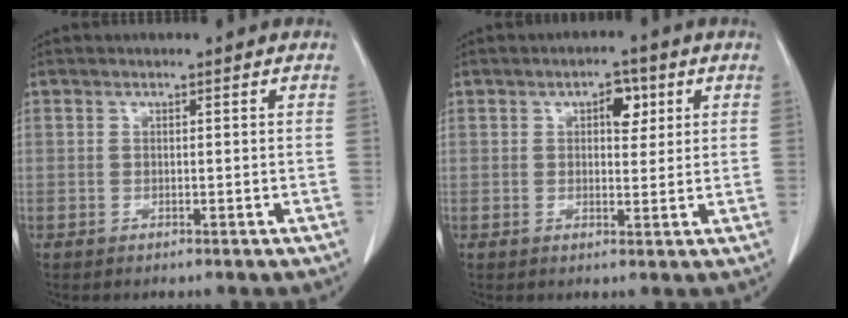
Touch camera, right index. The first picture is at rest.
{"total": 3.9, "force": [1.5, 2.0, 2.9], "torque": [-0.041, 0.008, 0.021]}